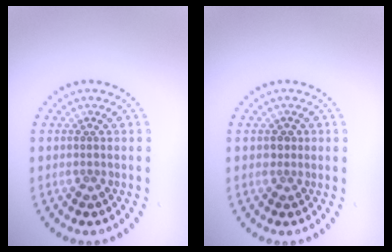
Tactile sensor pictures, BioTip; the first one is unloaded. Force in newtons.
{"total": 0.9, "press": 0.8, "slide": 0.5}